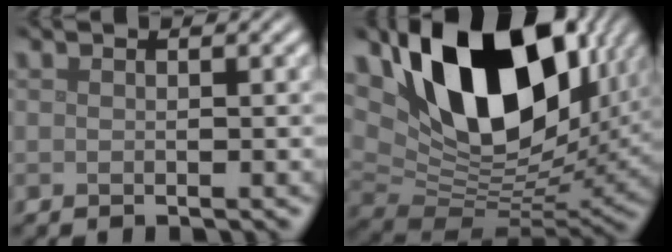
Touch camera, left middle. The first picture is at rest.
{"total": 15.2, "force": [6.3, 8.7, 10.8], "torque": [-0.182, 0.000, 0.111]}